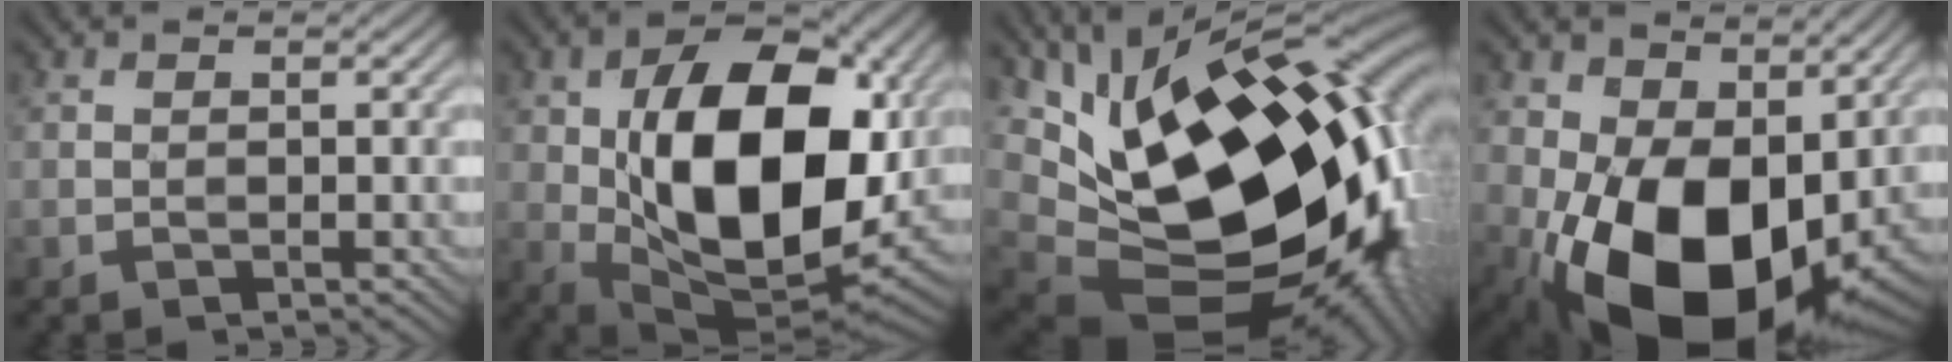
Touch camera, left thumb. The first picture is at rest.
{"total": 17.5, "force": [1.7, 10.4, 14.0], "torque": [-0.241, -0.007, 0.035]}
{"total": 22.1, "force": [3.4, 13.1, 17.4], "torque": [-0.301, 0.000, 0.088]}
{"total": 18.6, "force": [-1.8, 12.2, 14.0], "torque": [-0.250, -0.044, -0.026]}